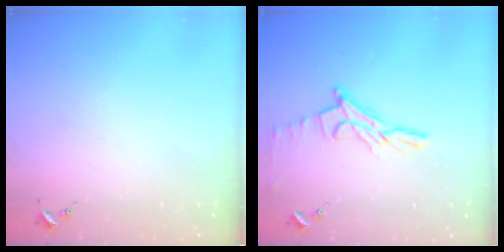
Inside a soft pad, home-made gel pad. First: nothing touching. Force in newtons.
{"total": 13.3, "press": 13.3, "slide": 1.0}